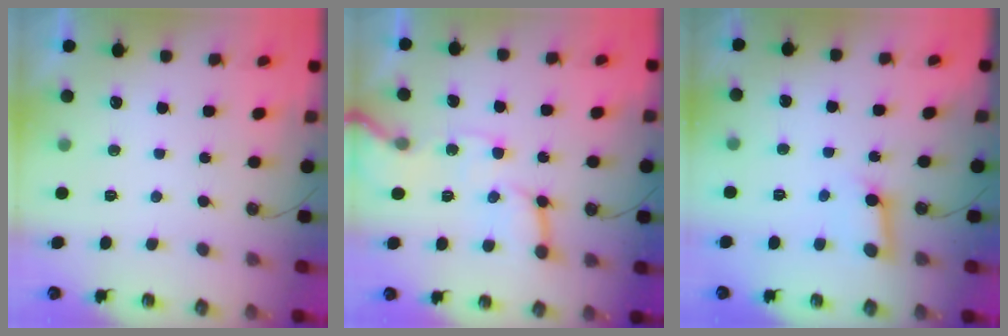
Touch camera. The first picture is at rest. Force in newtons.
{"total": 11.7, "press": 11.6, "slide": 1.5}
{"total": 6.8, "press": 6.8, "slide": 0.7}